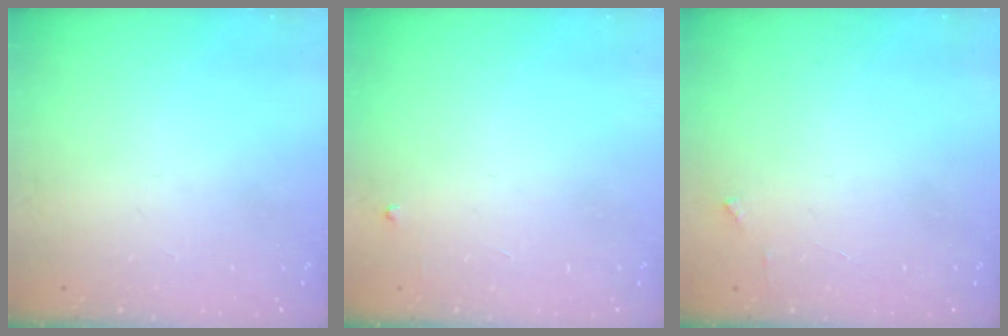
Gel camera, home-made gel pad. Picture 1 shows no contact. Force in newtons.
{"total": 2.6, "press": 2.6, "slide": 0.4}
{"total": 2.6, "press": 2.6, "slide": 0.2}